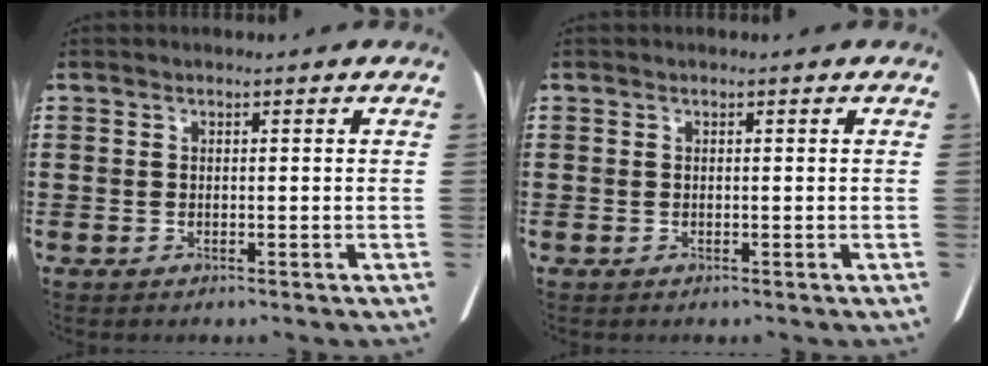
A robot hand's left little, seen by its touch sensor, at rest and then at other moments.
{"total": 0.0}